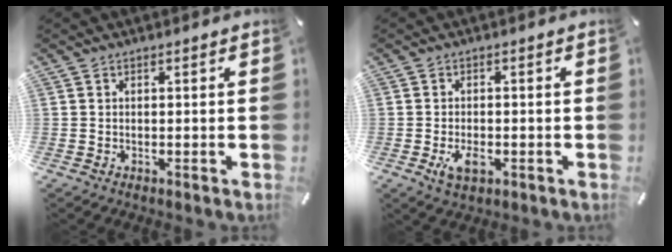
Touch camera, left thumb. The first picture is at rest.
{"total": 4.3, "force": [-1.5, 2.5, 3.2], "torque": [-0.071, 0.002, -0.027]}